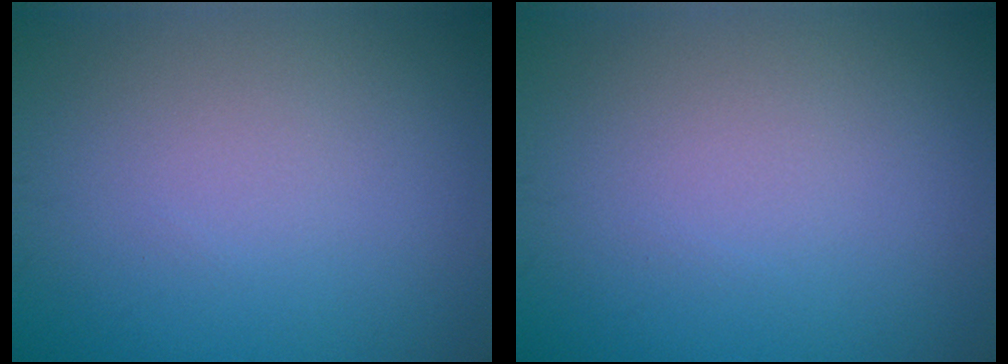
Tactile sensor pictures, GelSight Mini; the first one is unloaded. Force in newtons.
{"total": 0.0}